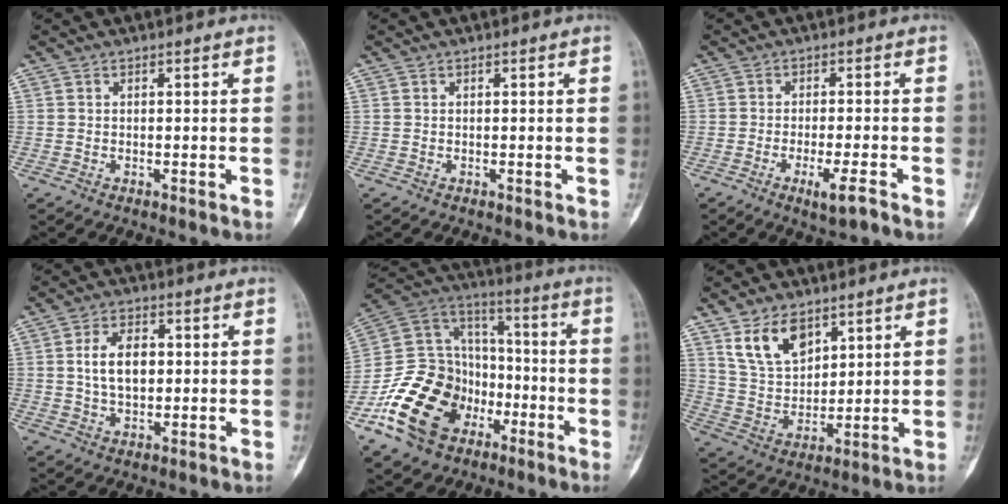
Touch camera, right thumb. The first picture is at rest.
{"total": 0.0}
{"total": 4.8, "force": [-2.6, 0.6, 3.9], "torque": [-0.074, 0.005, -0.044]}
{"total": 7.8, "force": [0.8, 4.8, 6.1], "torque": [-0.093, 0.005, 0.015]}
{"total": 22.0, "force": [-9.8, 16.5, 10.8], "torque": [-0.180, 0.086, -0.173]}
{"total": 10.4, "force": [6.1, 6.1, 5.8], "torque": [-0.089, -0.032, 0.128]}